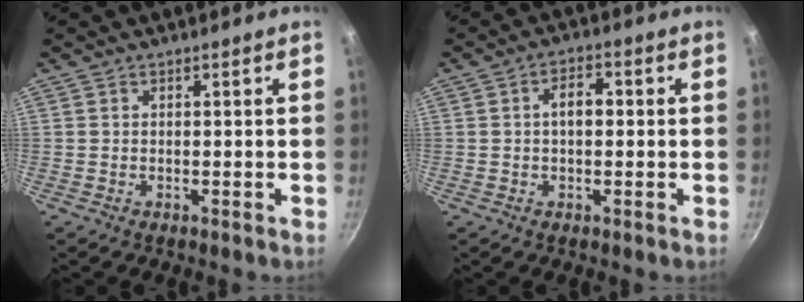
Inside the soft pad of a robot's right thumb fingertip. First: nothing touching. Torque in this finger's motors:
{"motor_torque": [-0.08, 0.66, 0.44, -0.18, 0.18]}